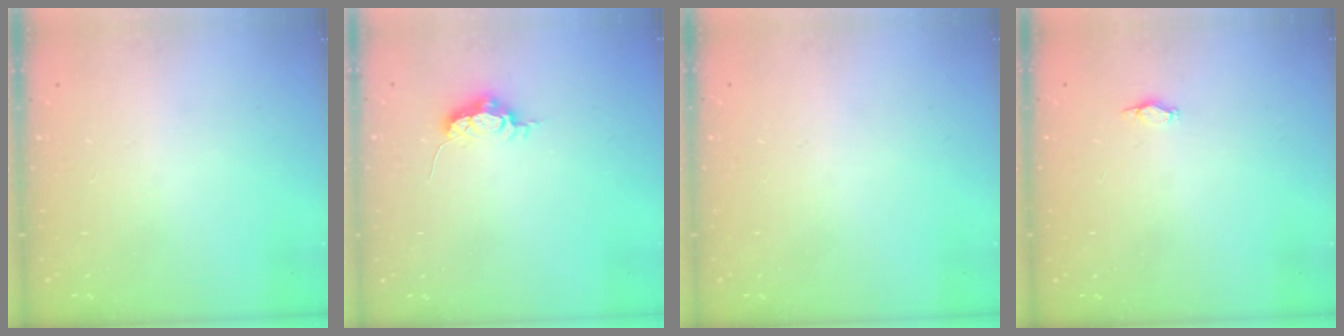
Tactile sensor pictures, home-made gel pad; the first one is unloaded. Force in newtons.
{"total": 5.8, "press": 5.7, "slide": 0.5}
{"total": 0.0}
{"total": 2.2, "press": 1.9, "slide": 1.2}